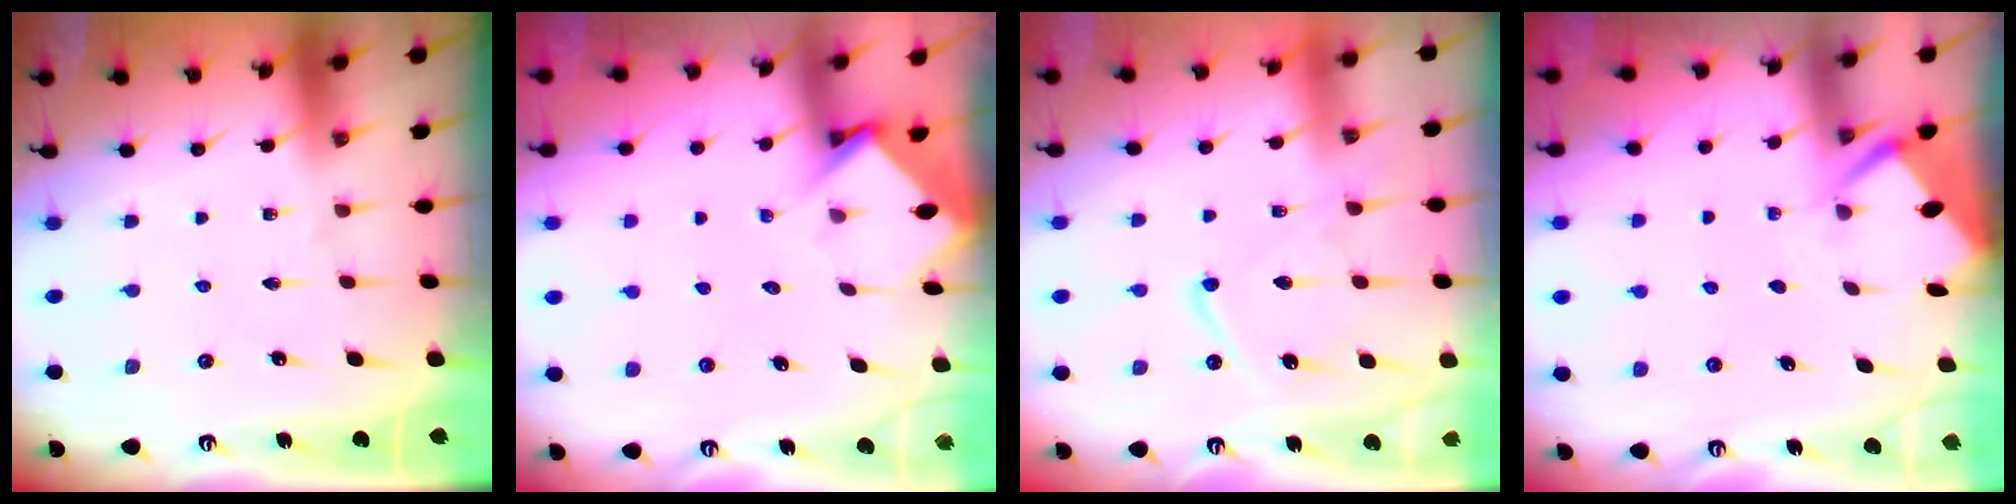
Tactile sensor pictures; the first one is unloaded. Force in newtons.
{"total": 3.7, "press": 3.7, "slide": 0.3}
{"total": 12.3, "press": 12.3, "slide": 1.3}
{"total": 2.5, "press": 2.5, "slide": 0.4}